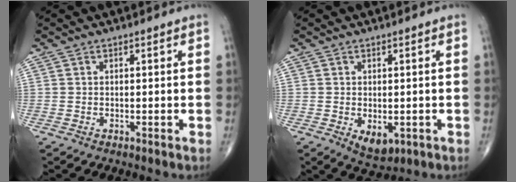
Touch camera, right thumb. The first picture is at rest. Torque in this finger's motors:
{"motor_torque": [0.03, 0.23, -0.09, -0.08, 0.02]}